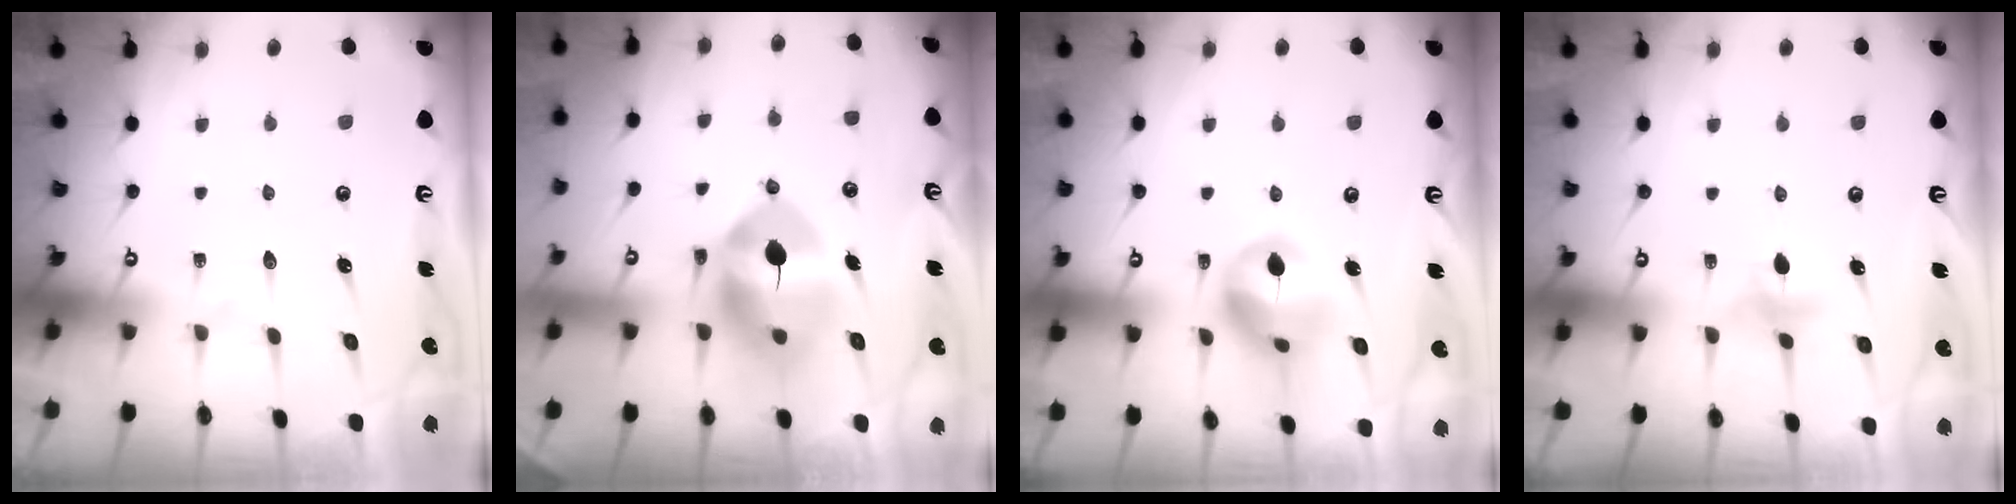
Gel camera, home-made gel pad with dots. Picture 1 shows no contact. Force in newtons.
{"total": 12.0, "press": 11.8, "slide": 2.2}
{"total": 13.3, "press": 13.2, "slide": 1.4}
{"total": 4.4, "press": 4.3, "slide": 0.8}